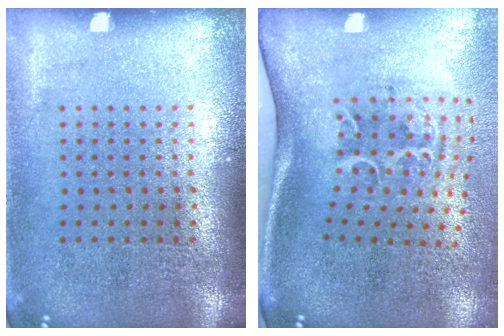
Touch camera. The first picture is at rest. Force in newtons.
{"total": 2.3, "press": 1.3, "slide": 1.9}